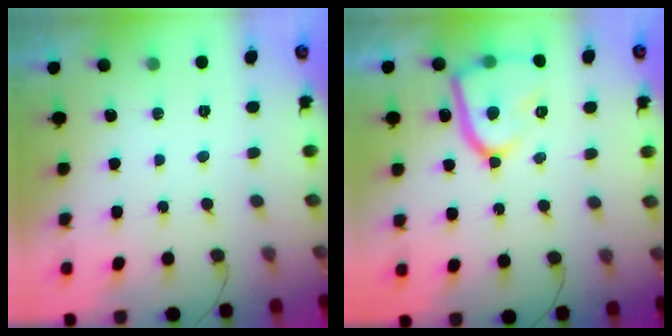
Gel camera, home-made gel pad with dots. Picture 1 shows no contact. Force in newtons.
{"total": 15.7, "press": 15.6, "slide": 1.1}